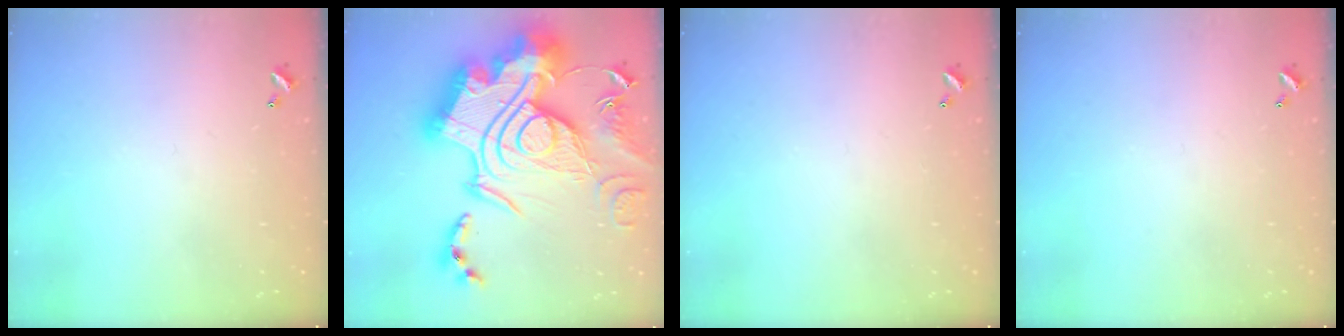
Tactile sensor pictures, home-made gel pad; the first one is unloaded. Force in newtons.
{"total": 0.7, "press": 0.7, "slide": 0.1}
{"total": 0.0}
{"total": 0.0}